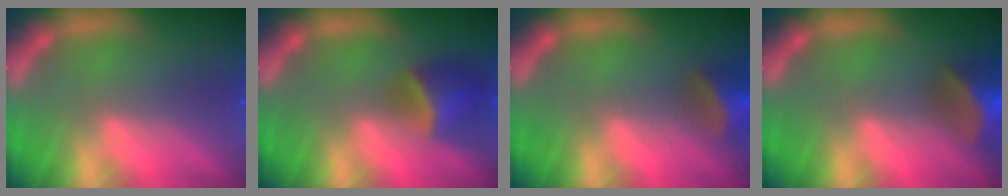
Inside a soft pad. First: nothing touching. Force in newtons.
{"total": 4.0}
{"total": 4.5}
{"total": 6.5}